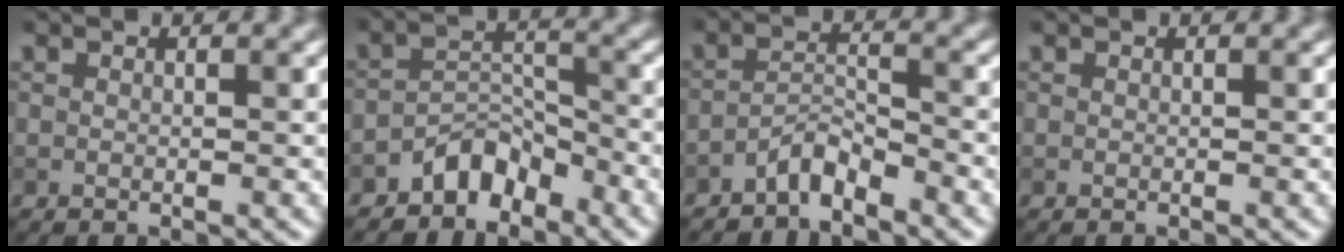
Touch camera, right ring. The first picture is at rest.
{"total": 3.6, "force": [-2.9, 1.8, 1.2], "torque": [-0.011, 0.016, -0.056]}
{"total": 2.6, "force": [-2.3, 0.5, 1.1], "torque": [-0.020, 0.013, -0.046]}
{"total": 0.0}